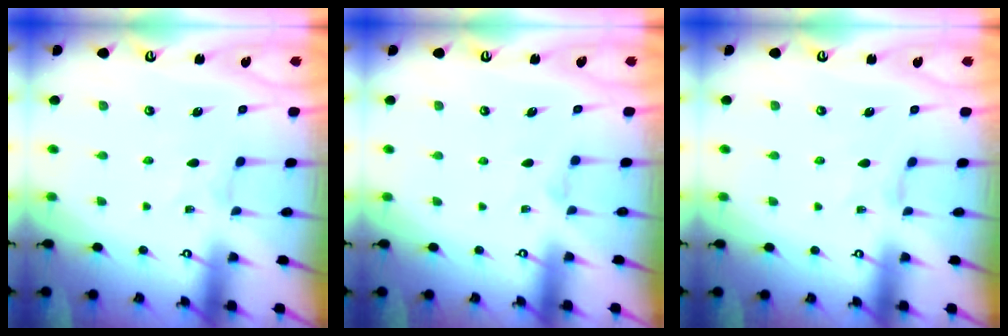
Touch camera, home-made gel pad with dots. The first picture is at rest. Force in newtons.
{"total": 1.7, "press": 1.6, "slide": 0.4}
{"total": 2.0, "press": 2.0, "slide": 0.2}